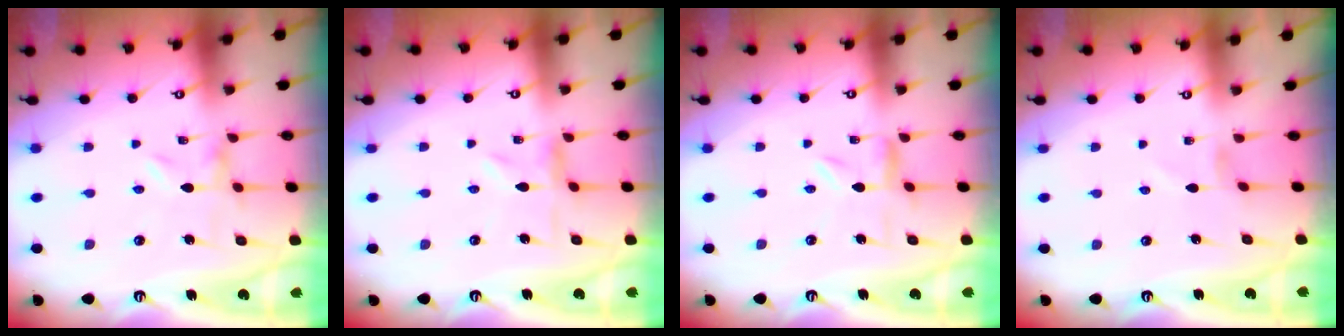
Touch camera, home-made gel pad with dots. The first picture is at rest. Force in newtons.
{"total": 1.5, "press": 1.4, "slide": 0.4}
{"total": 2.0, "press": 1.9, "slide": 0.4}
{"total": 0.0}